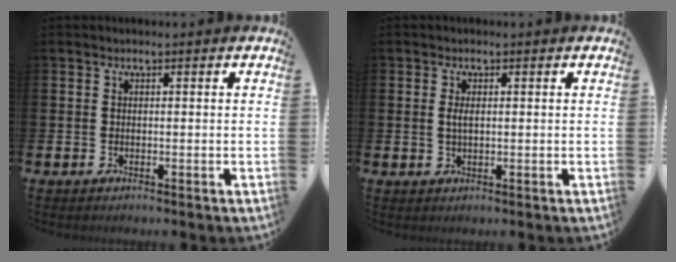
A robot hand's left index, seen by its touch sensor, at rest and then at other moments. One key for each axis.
{"total": 1.7, "fx": 0.3, "fy": 0.7, "fz": 1.5, "tx": -0.029, "ty": 0.003, "tz": 0.003}